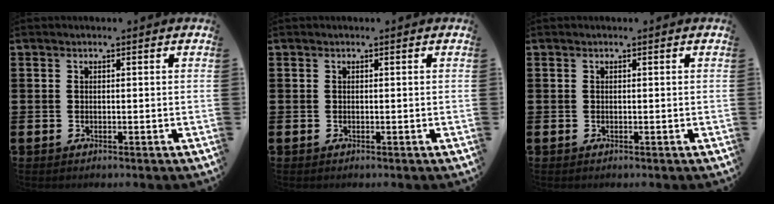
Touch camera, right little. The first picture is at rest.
{"total": 0.0}
{"total": 0.0}